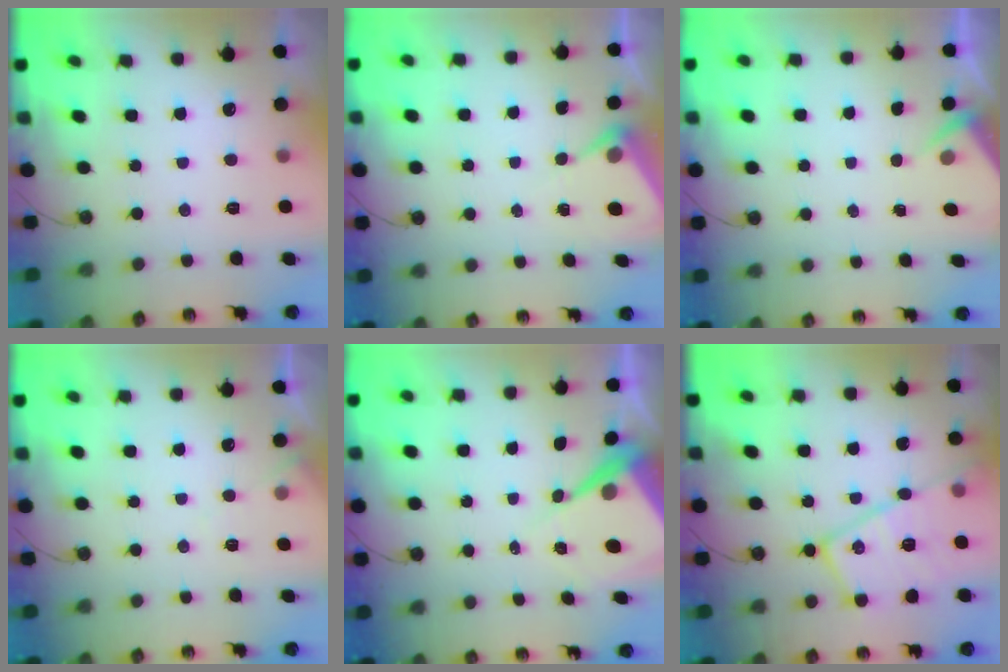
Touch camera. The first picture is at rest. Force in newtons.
{"total": 5.6, "press": 5.6, "slide": 0.2}
{"total": 2.9, "press": 2.9, "slide": 0.4}
{"total": 5.0, "press": 4.9, "slide": 0.6}
{"total": 8.2, "press": 8.2, "slide": 0.7}
{"total": 19.4, "press": 19.3, "slide": 1.9}